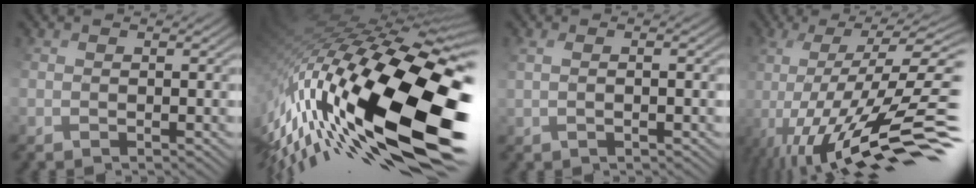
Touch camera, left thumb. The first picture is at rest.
{"total": 19.7, "force": [-3.8, 7.9, 17.6], "torque": [-0.366, -0.041, -0.057]}
{"total": 1.1, "force": [0.7, 0.1, 0.9], "torque": [-0.014, 0.012, 0.011]}
{"total": 16.2, "force": [-7.3, 4.0, 13.9], "torque": [-0.224, 0.024, -0.126]}